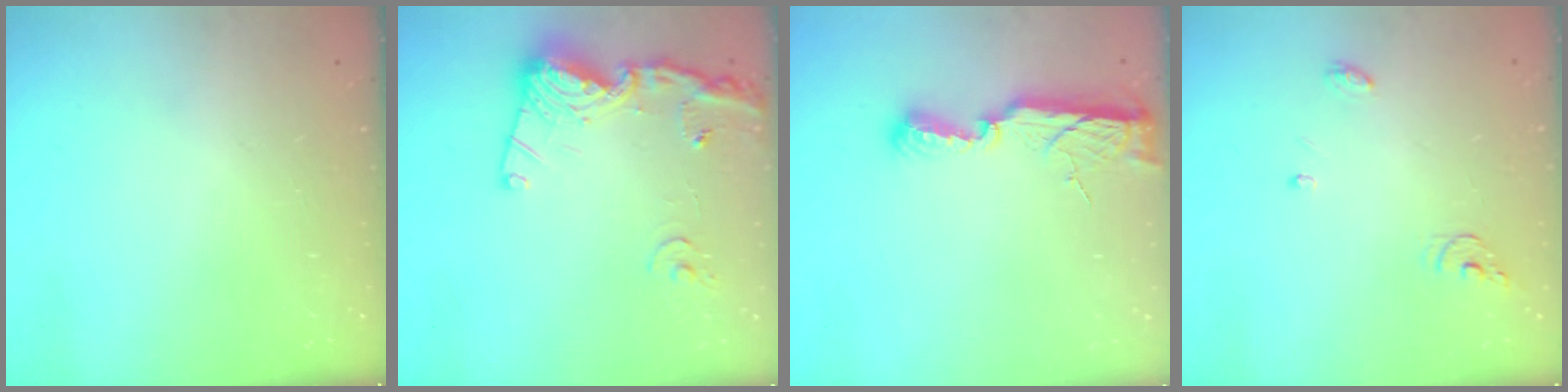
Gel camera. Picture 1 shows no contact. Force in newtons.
{"total": 15.8, "press": 15.7, "slide": 1.8}
{"total": 8.1, "press": 8.1, "slide": 0.7}
{"total": 4.0, "press": 4.0, "slide": 0.4}